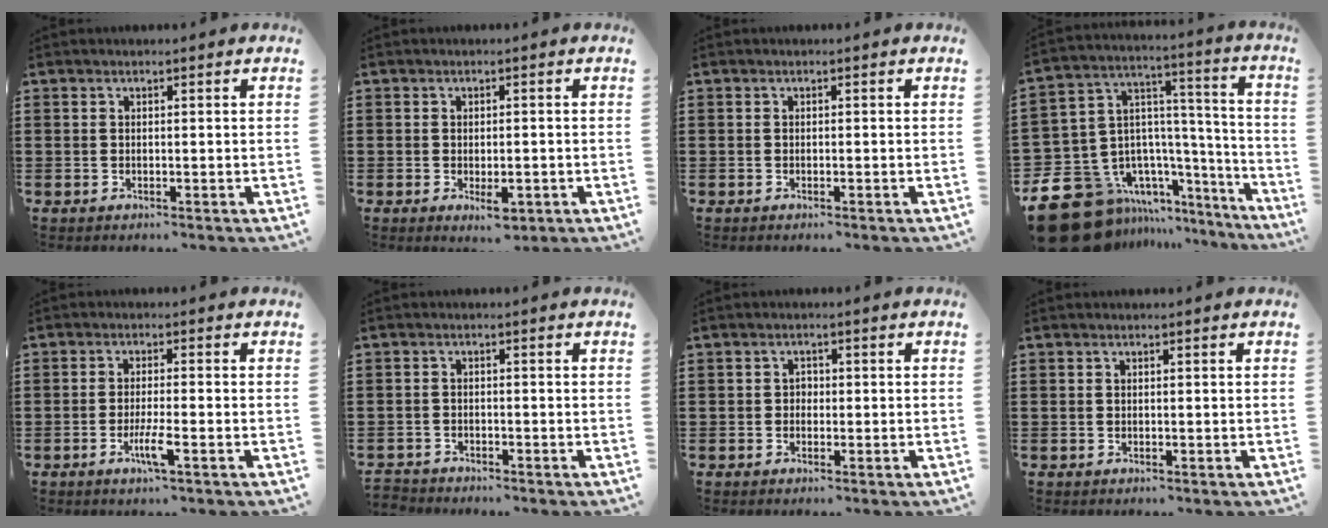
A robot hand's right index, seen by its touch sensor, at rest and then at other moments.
{"total": 2.9, "force": [-1.1, 1.5, 2.3], "torque": [-0.039, 0.003, -0.019]}
{"total": 0.0}
{"total": 14.8, "force": [-9.2, 10.5, 4.8], "torque": [-0.121, 0.010, -0.139]}
{"total": 4.2, "force": [-1.8, 0.3, 3.7], "torque": [-0.068, -0.009, -0.033]}
{"total": 1.7, "force": [-1.6, 0.4, -0.3], "torque": [-0.002, 0.003, -0.038]}
{"total": 1.0, "force": [-0.4, 0.8, 0.5], "torque": [-0.012, 0.001, -0.008]}
{"total": 0.0}